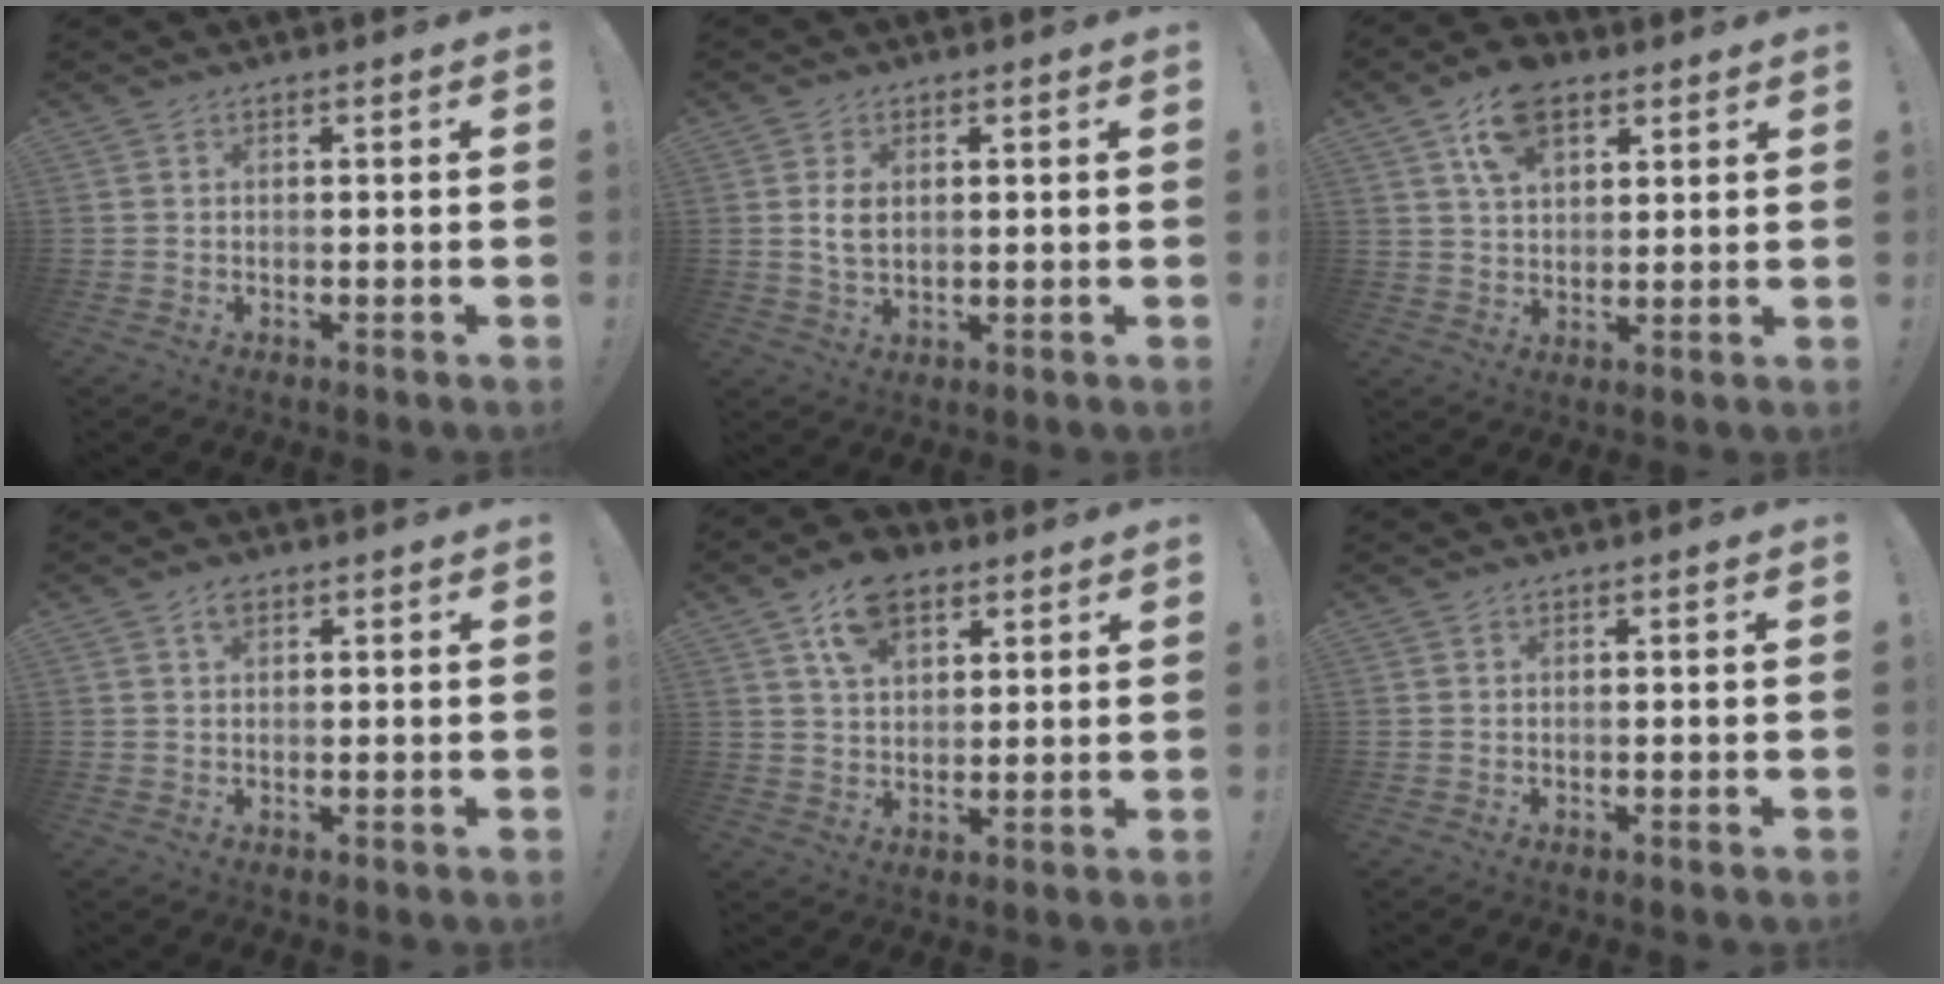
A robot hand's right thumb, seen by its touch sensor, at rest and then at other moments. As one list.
[{"total": 4.6, "force": [1.1, 2.8, 3.5], "torque": [-0.058, -0.005, 0.017]}, {"total": 11.0, "force": [6.1, 6.7, 6.2], "torque": [-0.105, -0.013, 0.114]}, {"total": 2.0, "force": [1.1, 1.2, 1.1], "torque": [-0.015, -0.002, 0.018]}, {"total": 10.6, "force": [6.0, 6.5, 5.7], "torque": [-0.096, -0.016, 0.113]}, {"total": 0.0}]